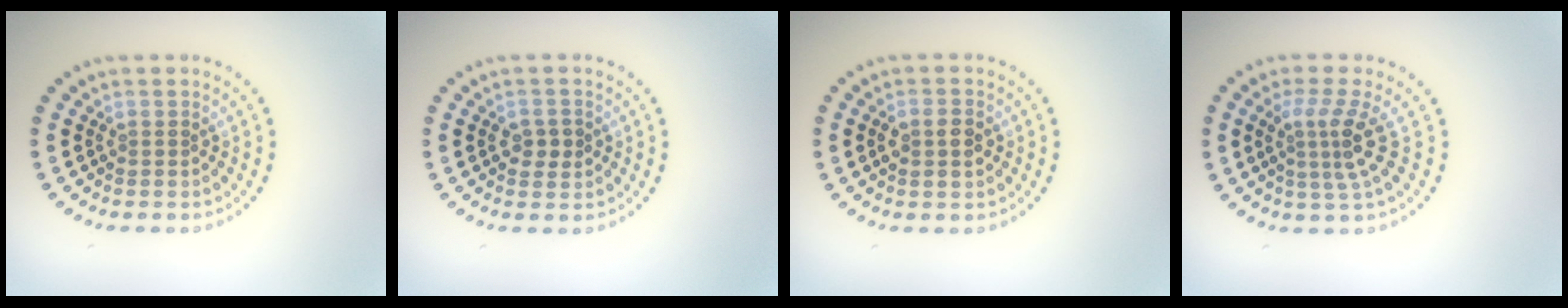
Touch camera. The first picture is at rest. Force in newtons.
{"total": 1.9, "press": 1.9, "slide": 0.3}
{"total": 2.1, "press": 2.0, "slide": 0.1}
{"total": 3.3, "press": 2.3, "slide": 2.4}